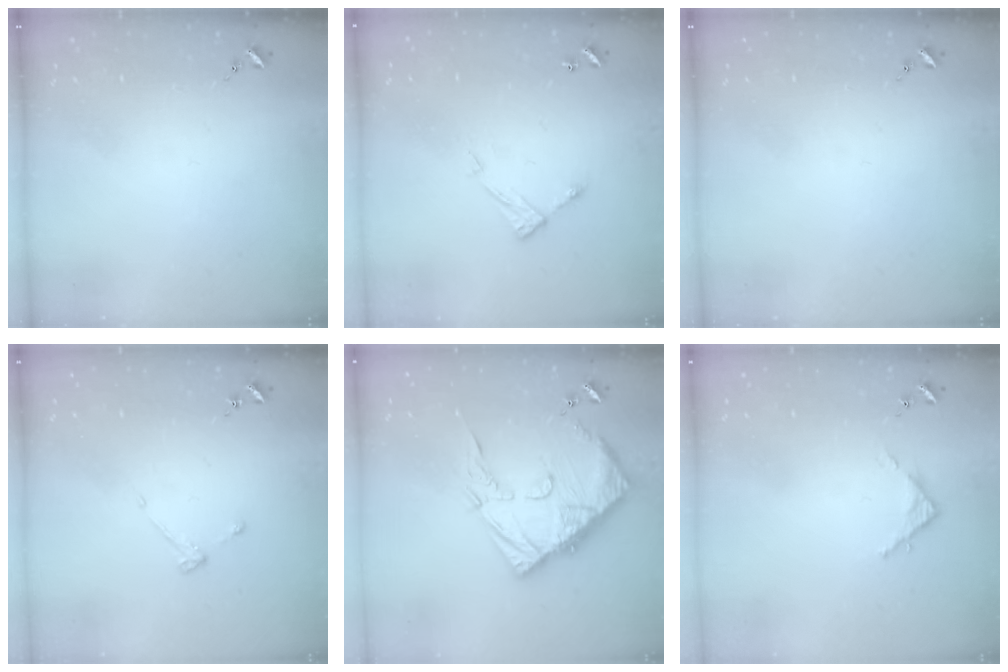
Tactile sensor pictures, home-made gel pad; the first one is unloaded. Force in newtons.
{"total": 6.3, "press": 6.3, "slide": 0.4}
{"total": 0.0}
{"total": 3.0, "press": 3.0, "slide": 0.4}
{"total": 15.6, "press": 15.5, "slide": 1.4}
{"total": 3.3, "press": 3.2, "slide": 0.3}